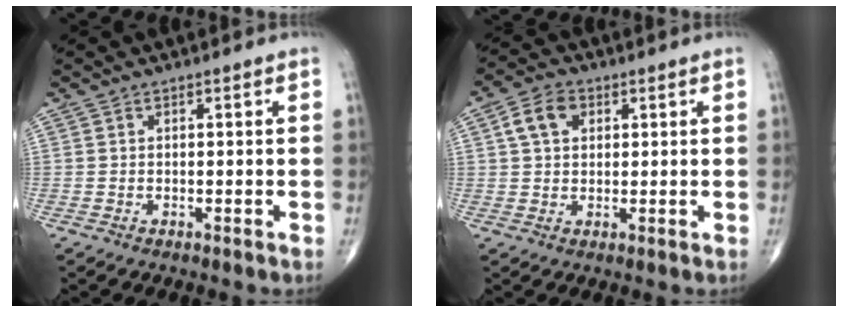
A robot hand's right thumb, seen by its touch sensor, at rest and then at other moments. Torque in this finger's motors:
{"motor_torque": [0.98, 0.89, 0.87, 0.38, 0.05]}